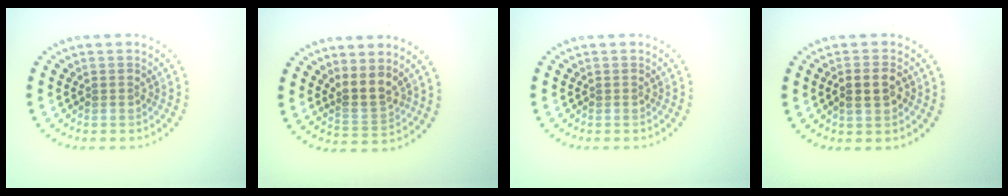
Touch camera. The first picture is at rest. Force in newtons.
{"total": 2.5, "press": 2.1, "slide": 1.3}
{"total": 0.0}
{"total": 2.5, "press": 2.5, "slide": 0.5}